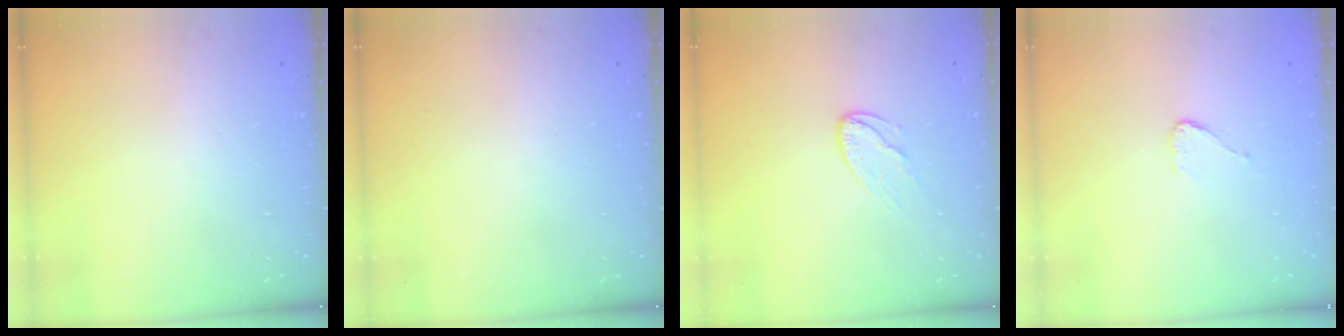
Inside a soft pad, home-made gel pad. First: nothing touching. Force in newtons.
{"total": 0.0}
{"total": 7.1, "press": 7.1, "slide": 0.5}
{"total": 3.7, "press": 3.7, "slide": 0.3}